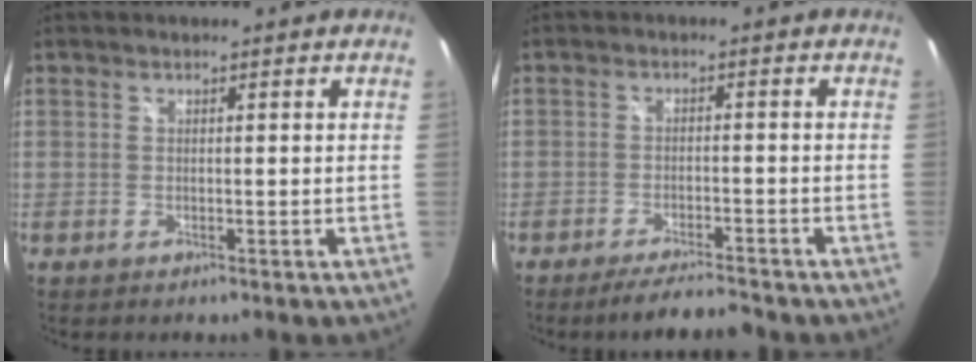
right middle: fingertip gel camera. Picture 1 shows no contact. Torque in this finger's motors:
{"motor_torque": [0.70, -0.92, -0.04, 0.00]}